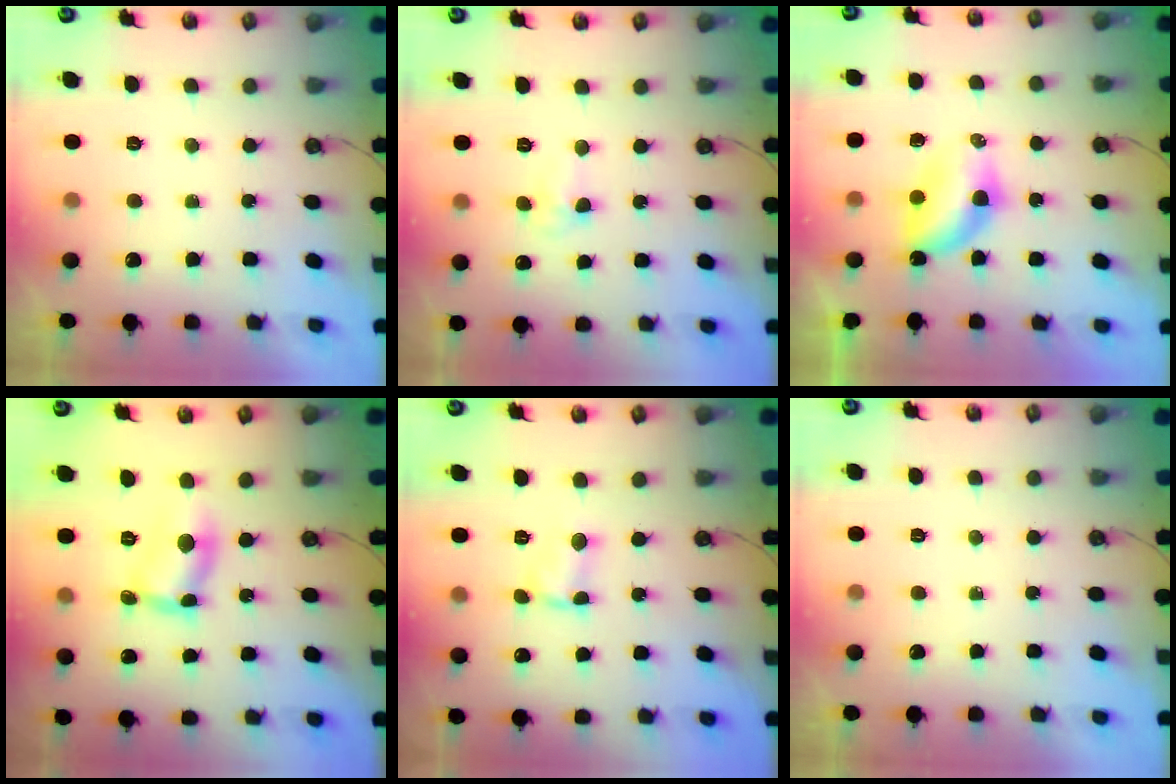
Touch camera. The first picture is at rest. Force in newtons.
{"total": 3.3, "press": 3.3, "slide": 0.4}
{"total": 7.8, "press": 6.5, "slide": 4.3}
{"total": 6.7, "press": 6.7, "slide": 0.3}
{"total": 2.5, "press": 2.5, "slide": 0.2}
{"total": 0.0}